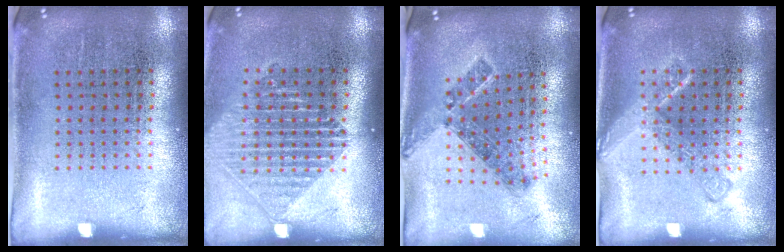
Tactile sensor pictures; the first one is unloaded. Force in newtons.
{"total": 1.6, "press": 1.4, "slide": 0.7}
{"total": 0.9, "press": 0.8, "slide": 0.4}
{"total": 1.5, "press": 1.5, "slide": 0.2}